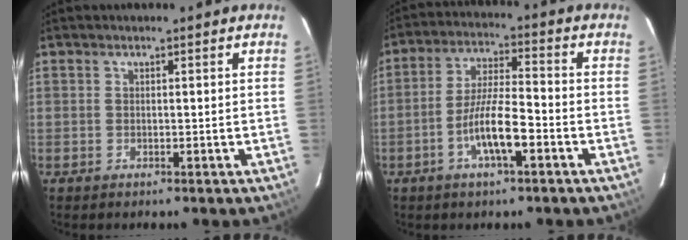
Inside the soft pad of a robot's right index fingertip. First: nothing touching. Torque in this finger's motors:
{"motor_torque": [0.94, -0.63, 0.77, 0.19]}